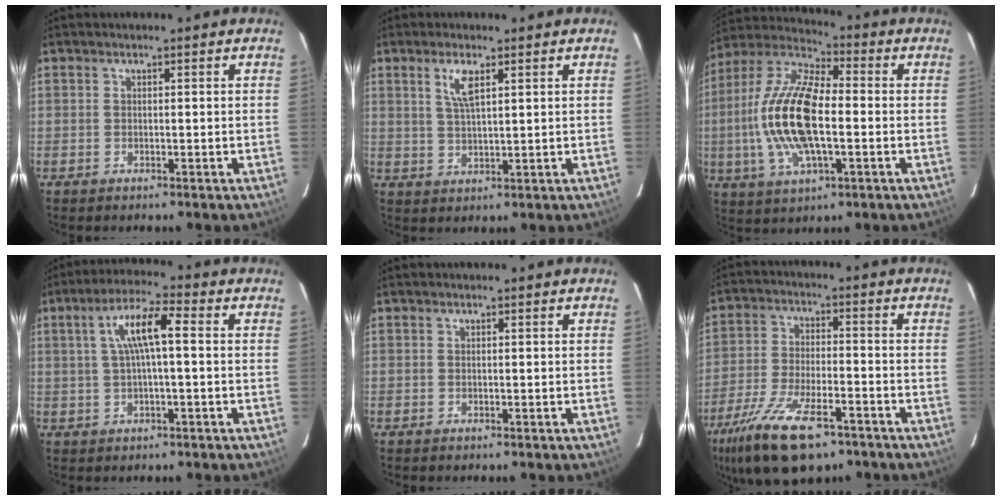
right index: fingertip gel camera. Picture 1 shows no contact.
{"total": 4.3, "force": [2.1, 1.2, 3.6], "torque": [-0.070, 0.001, 0.043]}
{"total": 18.1, "force": [-1.7, 7.6, 16.3], "torque": [-0.336, 0.006, -0.039]}
{"total": 7.7, "force": [1.0, 1.4, 7.5], "torque": [-0.138, 0.015, 0.022]}
{"total": 0.0}
{"total": 16.8, "force": [-11.1, 6.3, 10.9], "torque": [-0.236, -0.038, -0.196]}